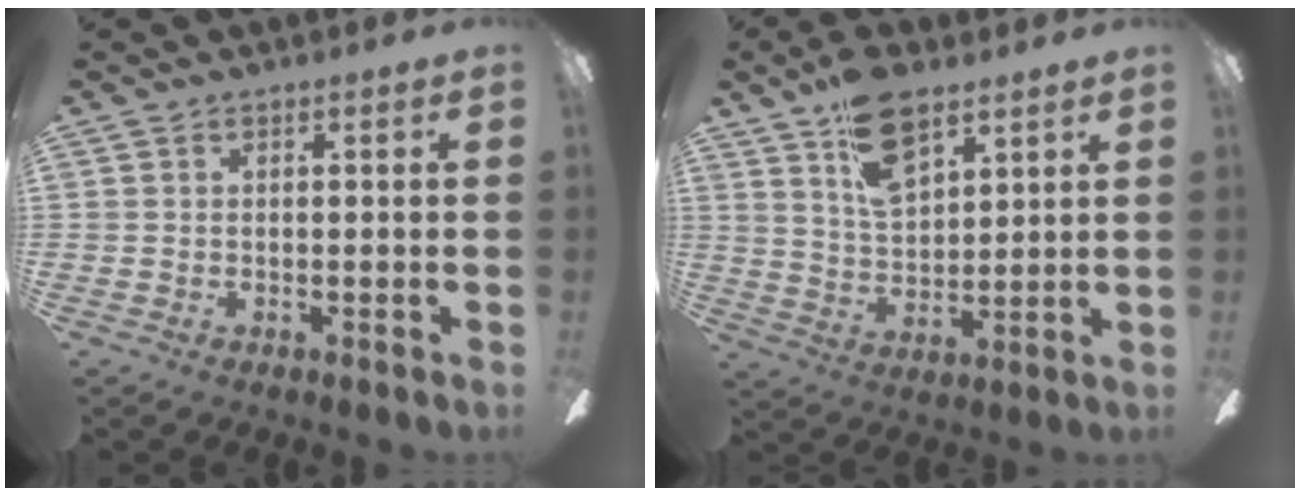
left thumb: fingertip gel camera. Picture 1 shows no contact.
{"total": 12.4, "force": [8.2, 6.1, 7.1], "torque": [-0.117, -0.033, 0.148]}